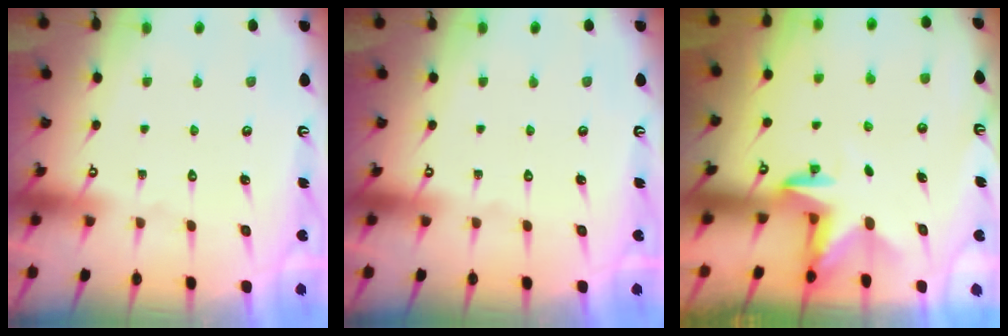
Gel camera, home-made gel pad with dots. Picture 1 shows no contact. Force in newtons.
{"total": 0.0}
{"total": 2.9, "press": 2.9, "slide": 0.1}